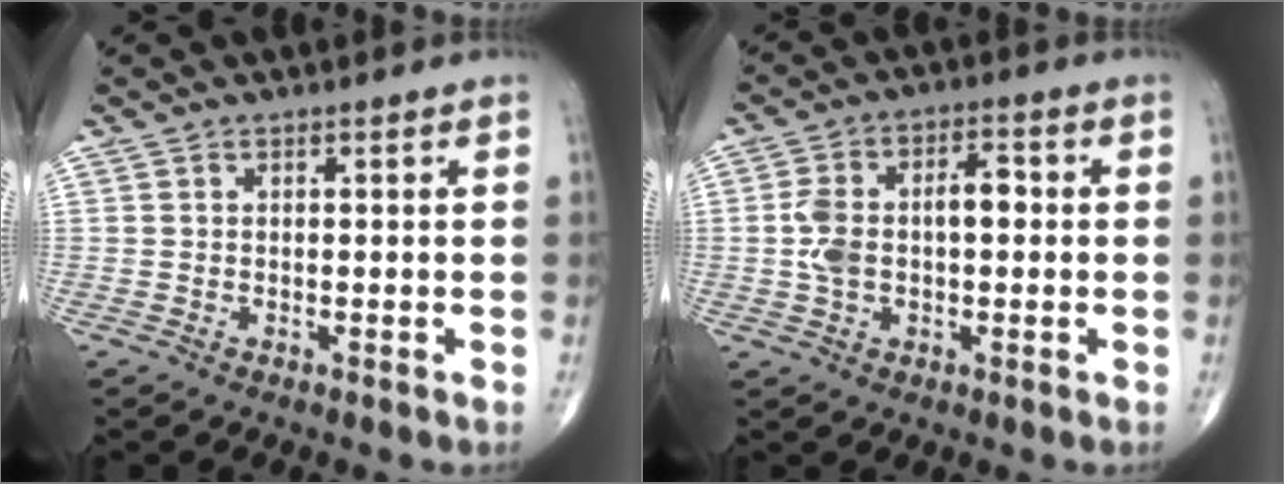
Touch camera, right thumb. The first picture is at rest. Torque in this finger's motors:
{"motor_torque": [1.22, 1.19, 0.90, -0.06, 0.07]}